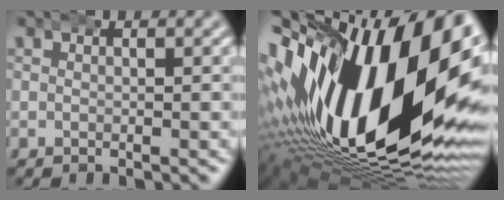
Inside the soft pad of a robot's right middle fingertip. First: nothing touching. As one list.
[{"total": 28.2, "force": [-0.8, 15.4, 23.7], "torque": [-0.371, -0.006, 0.004]}]